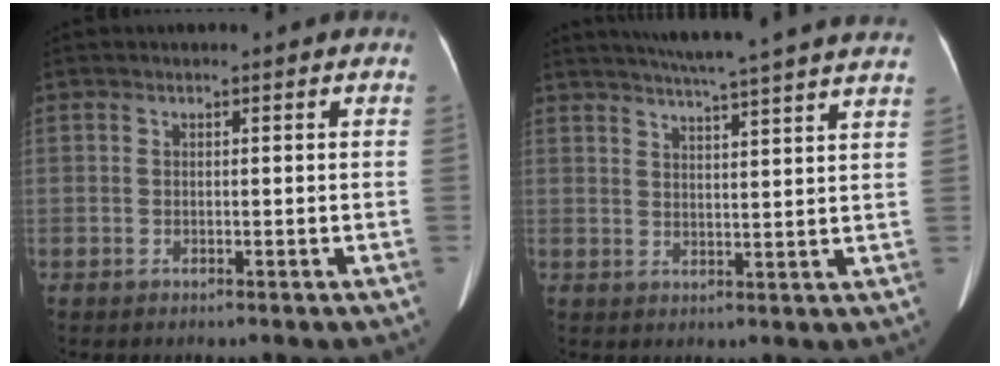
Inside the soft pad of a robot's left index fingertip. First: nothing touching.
{"total": 19.1, "force": [16.9, -0.9, 8.8], "torque": [-0.141, -0.006, 0.213]}